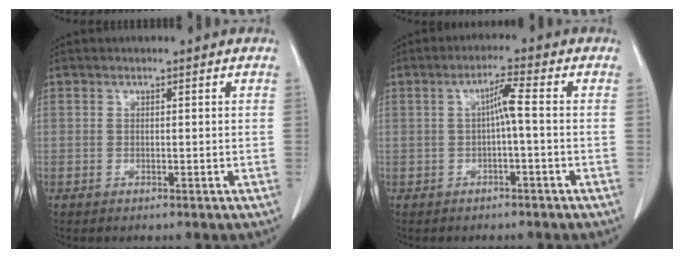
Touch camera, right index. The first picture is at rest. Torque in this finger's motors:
{"motor_torque": [0.38, 0.05, 0.08, 0.05]}